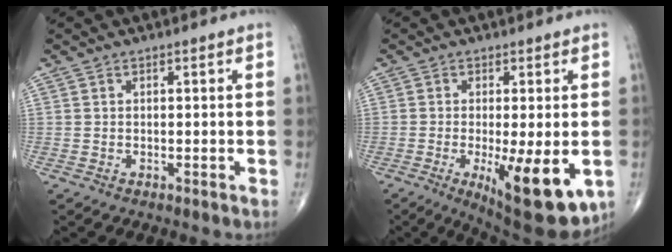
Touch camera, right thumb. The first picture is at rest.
{"total": 13.8, "force": [-3.8, 4.0, 12.6], "torque": [-0.170, -0.024, -0.044]}